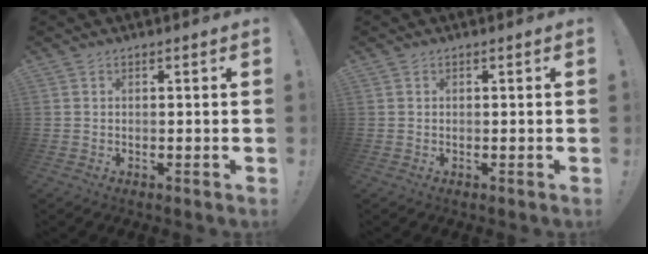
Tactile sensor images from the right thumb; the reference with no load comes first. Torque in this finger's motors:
{"motor_torque": [-0.14, 0.00, 0.20, -0.06, -0.03]}